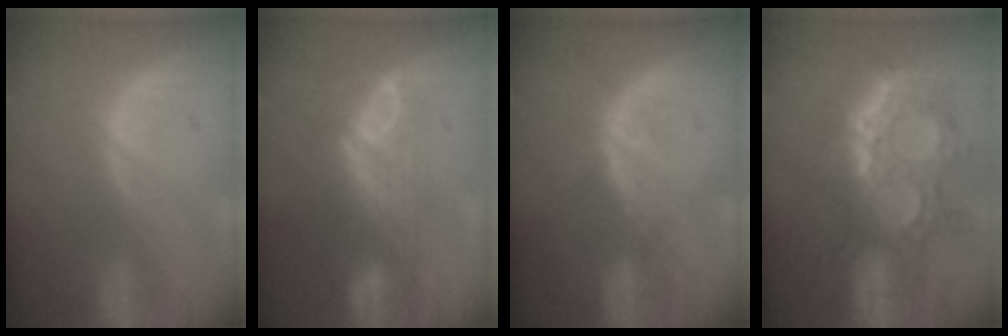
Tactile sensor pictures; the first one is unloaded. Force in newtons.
{"total": 7.8, "press": 6.9, "slide": 3.8}
{"total": 1.9, "press": 1.9, "slide": 0.3}
{"total": 12.5, "press": 10.9, "slide": 6.1}